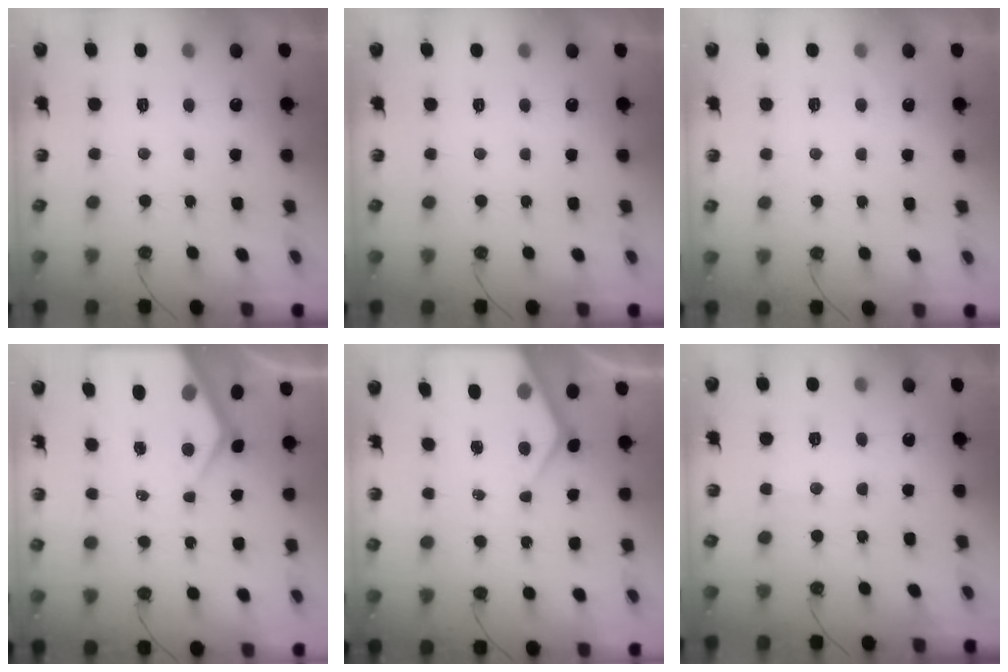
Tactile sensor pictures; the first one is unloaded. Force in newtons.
{"total": 0.0}
{"total": 3.9, "press": 3.8, "slide": 0.5}
{"total": 8.8, "press": 8.8, "slide": 0.9}
{"total": 8.9, "press": 8.9, "slide": 0.7}
{"total": 7.9, "press": 7.9, "slide": 0.6}